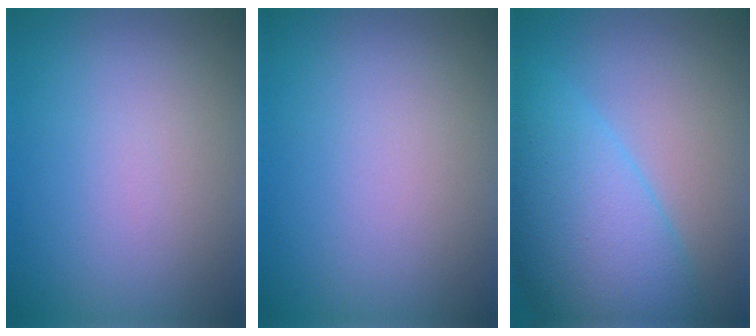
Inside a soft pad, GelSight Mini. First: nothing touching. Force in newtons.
{"total": 0.0}
{"total": 9.8, "press": 9.8, "slide": 0.4}